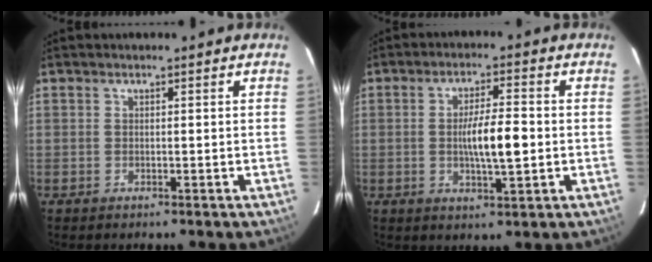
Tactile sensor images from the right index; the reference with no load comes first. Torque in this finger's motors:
{"motor_torque": [0.85, -0.14, 0.22, 0.09]}